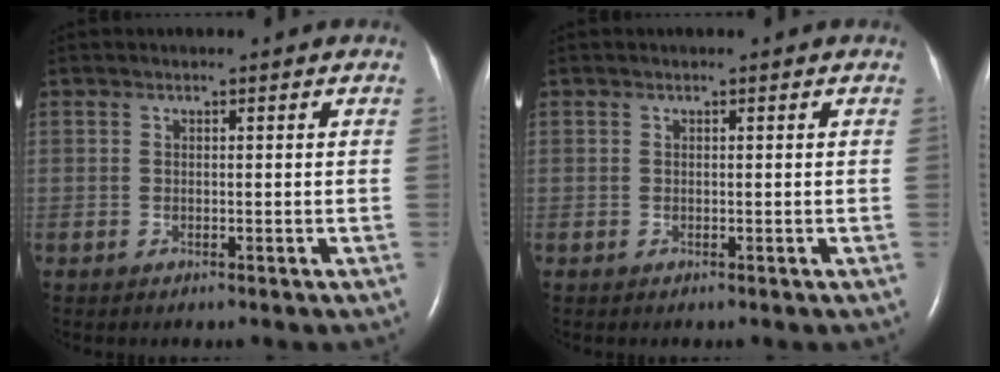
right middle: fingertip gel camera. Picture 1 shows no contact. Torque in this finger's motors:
{"motor_torque": [0.00, 0.00, 0.00, 0.00]}